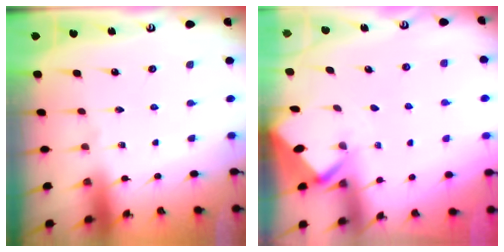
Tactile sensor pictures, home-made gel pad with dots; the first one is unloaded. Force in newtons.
{"total": 2.8, "press": 2.8, "slide": 0.2}